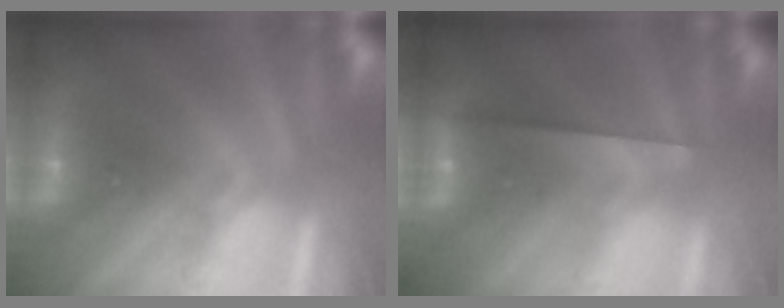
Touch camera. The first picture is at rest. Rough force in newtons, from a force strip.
{"total": 2.3}